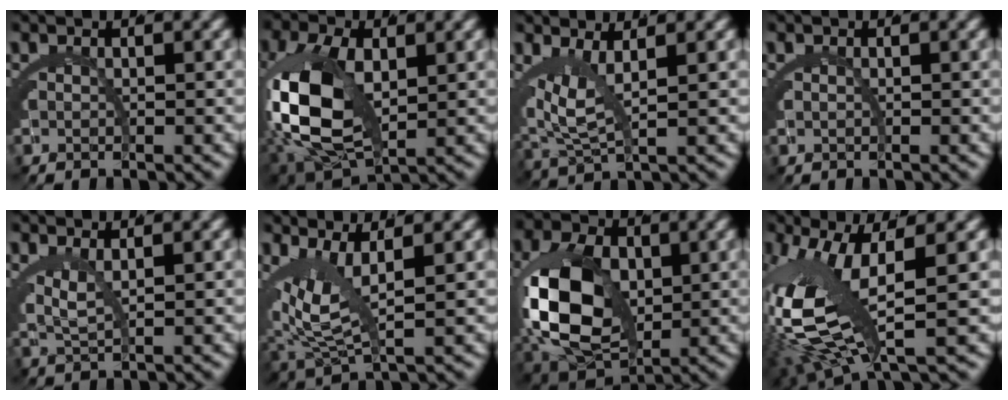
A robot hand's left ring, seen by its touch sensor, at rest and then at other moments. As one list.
[{"total": 11.1, "force": [-1.0, 7.1, 8.4], "torque": [-0.219, -0.046, 0.007]}, {"total": 4.5, "force": [0.4, 2.9, 3.4], "torque": [-0.086, -0.021, 0.013]}, {"total": 0.0}, {"total": 2.4, "force": [0.8, 1.3, 1.8], "torque": [-0.055, -0.014, 0.022]}, {"total": 6.2, "force": [1.0, 3.9, 4.7], "torque": [-0.107, -0.017, 0.022]}, {"total": 12.9, "force": [-0.9, 9.4, 8.8], "torque": [-0.194, -0.038, -0.001]}, {"total": 9.5, "force": [-0.8, 4.3, 8.5], "torque": [-0.192, -0.013, 0.002]}]